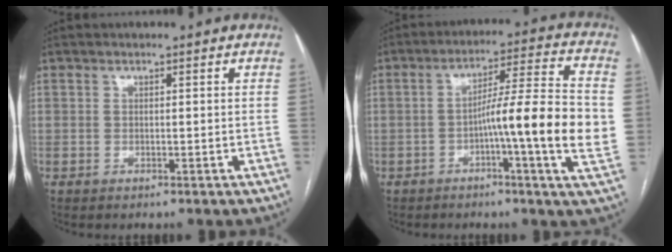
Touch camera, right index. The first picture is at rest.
{"total": 13.9, "force": [-2.1, -0.6, 13.7], "torque": [-0.208, 0.004, -0.043]}